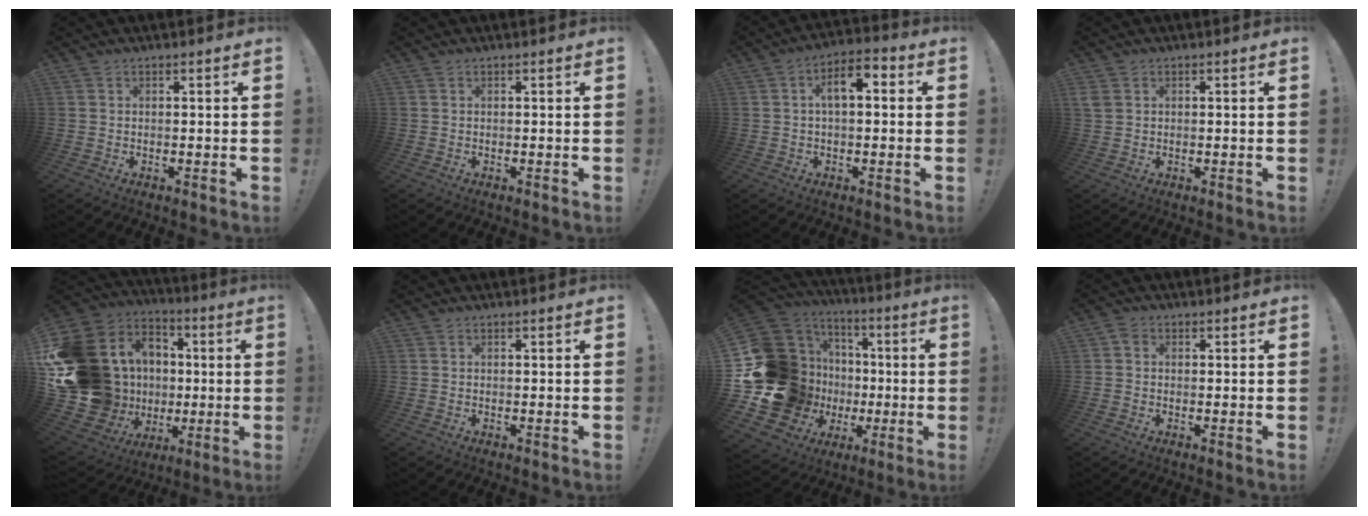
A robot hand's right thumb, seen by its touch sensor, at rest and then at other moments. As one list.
[{"total": 0.0}, {"total": 7.7, "force": [1.3, 3.9, 6.6], "torque": [-0.095, 0.002, 0.019]}, {"total": 2.3, "force": [0.9, 1.8, 1.2], "torque": [-0.031, 0.008, 0.020]}, {"total": 24.6, "force": [0.8, 21.1, 12.6], "torque": [-0.229, -0.021, 0.105]}, {"total": 0.0}, {"total": 24.4, "force": [-1.4, 20.5, 13.1], "torque": [-0.249, -0.027, 0.060]}, {"total": 1.9, "force": [0.0, 1.6, 1.0], "torque": [-0.026, 0.010, 0.001]}]